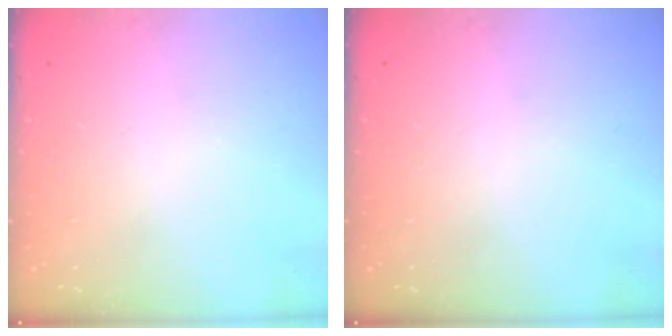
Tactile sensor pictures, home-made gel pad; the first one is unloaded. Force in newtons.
{"total": 0.0}